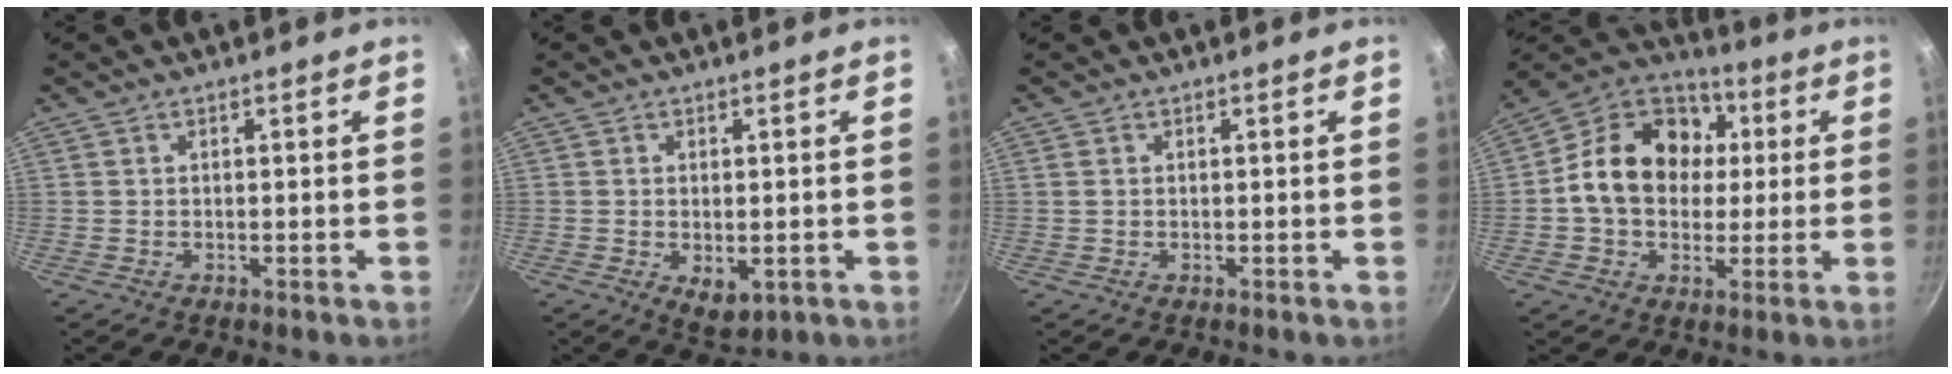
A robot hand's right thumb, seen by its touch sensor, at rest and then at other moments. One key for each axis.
{"total": 4.7, "fx": -0.9, "fy": 2.8, "fz": 3.7, "tx": -0.051, "ty": -0.012, "tz": -0.005}
{"total": 0.6, "fx": 0.2, "fy": 0.4, "fz": 0.4, "tx": -0.008, "ty": 0.001, "tz": 0.004}
{"total": 18.4, "fx": 1.9, "fy": 14.4, "fz": 11.3, "tx": -0.162, "ty": 0.028, "tz": 0.017}